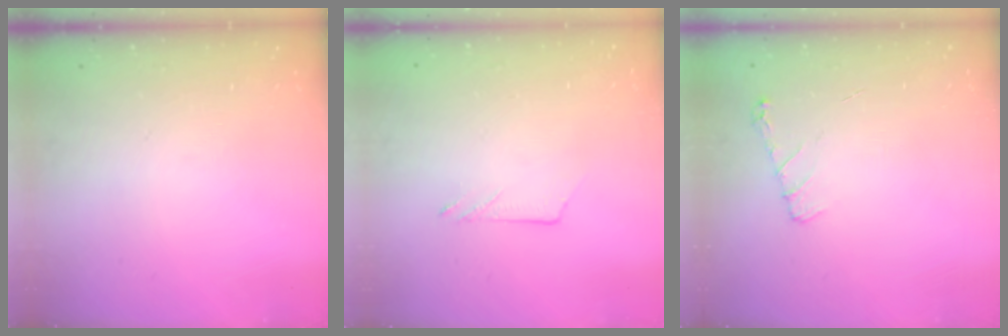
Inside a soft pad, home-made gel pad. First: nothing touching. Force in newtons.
{"total": 3.5, "press": 3.4, "slide": 0.4}
{"total": 6.5, "press": 6.5, "slide": 0.8}